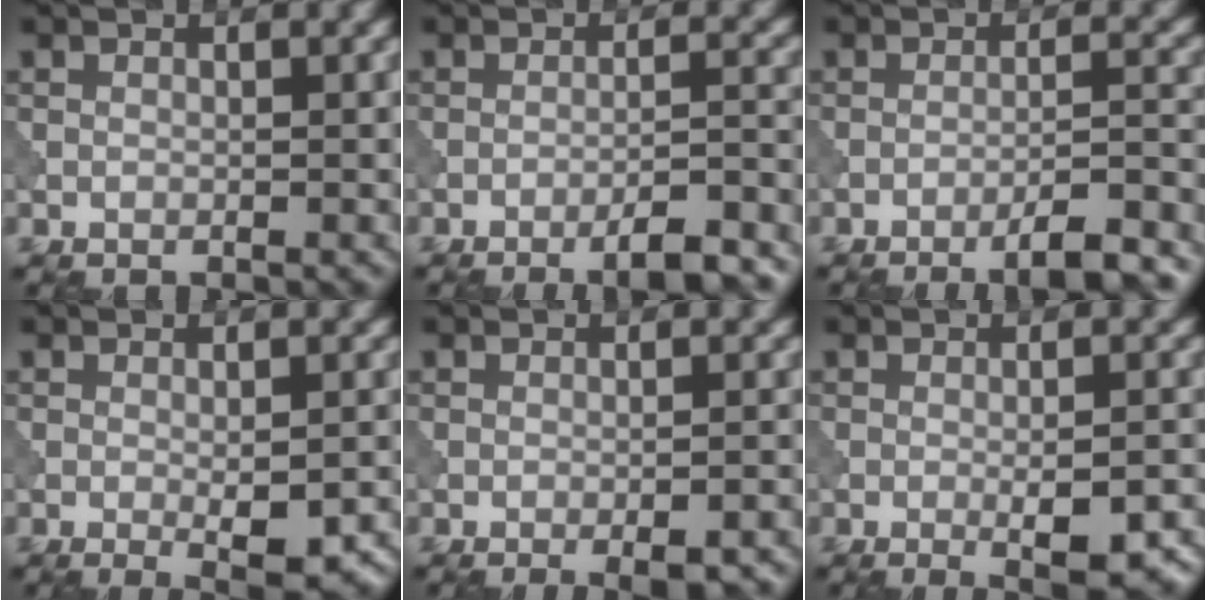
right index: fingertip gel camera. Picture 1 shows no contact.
{"total": 6.1, "force": [-4.5, 1.2, 3.9], "torque": [-0.051, 0.010, -0.062]}
{"total": 6.9, "force": [-5.2, 1.2, 4.3], "torque": [-0.055, 0.013, -0.071]}
{"total": 4.5, "force": [-1.5, 1.4, 4.0], "torque": [-0.061, -0.010, -0.015]}
{"total": 3.8, "force": [-2.5, 1.0, 2.8], "torque": [-0.046, 0.009, -0.028]}
{"total": 5.3, "force": [-2.1, 1.5, 4.6], "torque": [-0.068, -0.002, -0.021]}